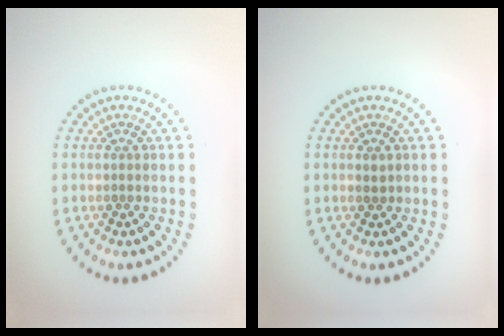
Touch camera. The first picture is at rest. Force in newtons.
{"total": 0.7, "press": 0.6, "slide": 0.1}